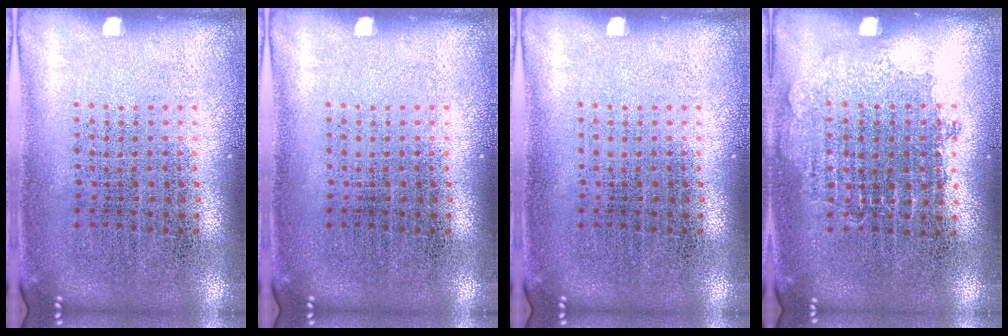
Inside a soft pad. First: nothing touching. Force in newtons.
{"total": 0.0}
{"total": 0.0}
{"total": 0.7, "press": 0.7, "slide": 0.3}